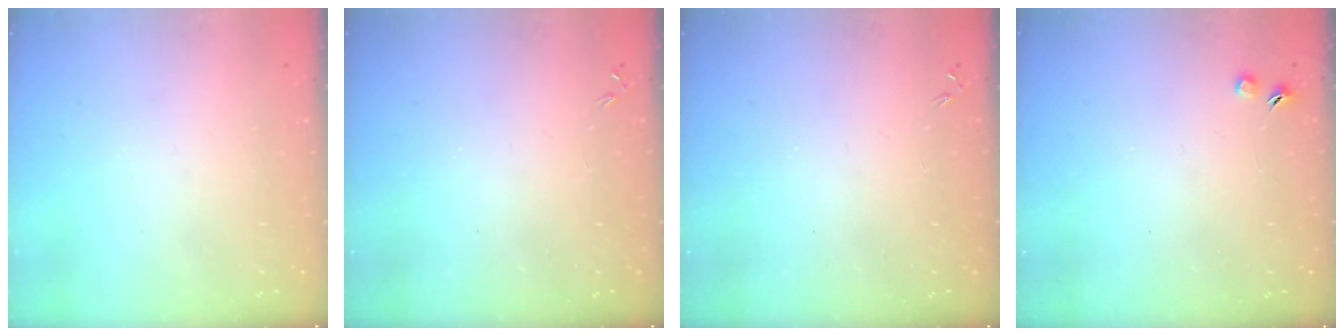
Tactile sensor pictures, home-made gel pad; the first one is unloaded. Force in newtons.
{"total": 0.0}
{"total": 0.0}
{"total": 3.0, "press": 2.9, "slide": 0.5}